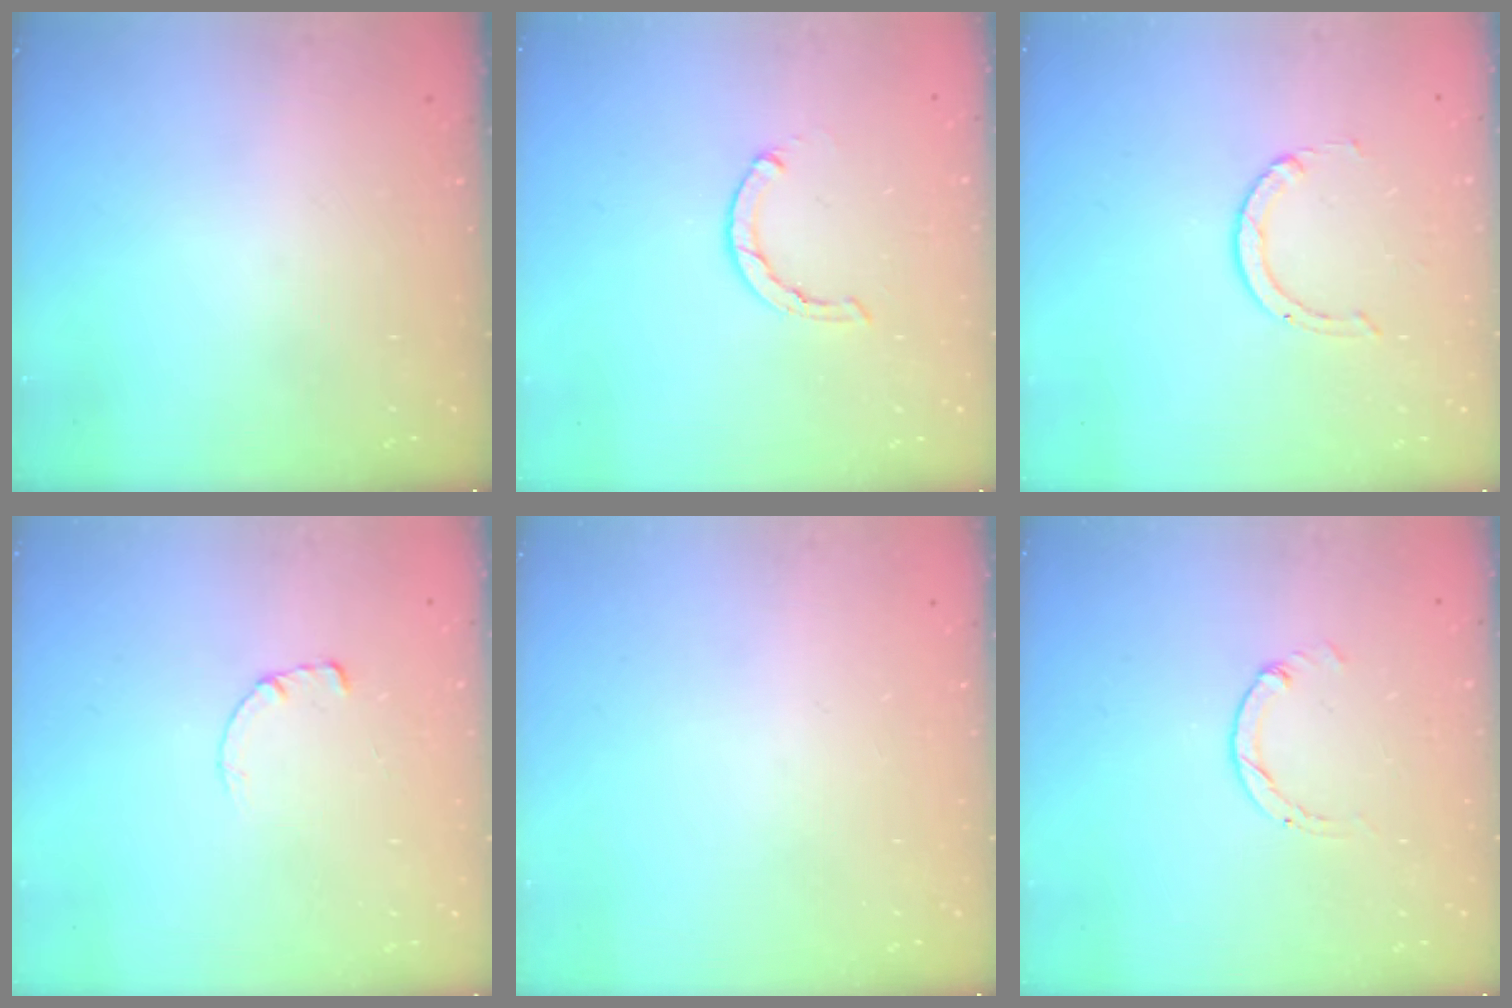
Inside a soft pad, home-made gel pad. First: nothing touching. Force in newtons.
{"total": 1.2, "press": 1.2, "slide": 0.2}
{"total": 1.5, "press": 1.5, "slide": 0.2}
{"total": 0.7, "press": 0.6, "slide": 0.2}
{"total": 0.0}
{"total": 0.0}